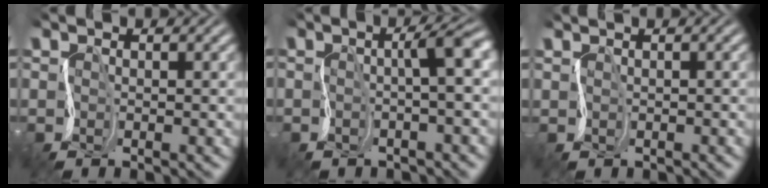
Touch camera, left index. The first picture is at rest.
{"total": 2.5, "force": [0.1, 0.0, 2.5], "torque": [-0.037, 0.012, -0.008]}
{"total": 0.7, "force": [0.4, -0.3, -0.6], "torque": [0.014, -0.001, 0.001]}